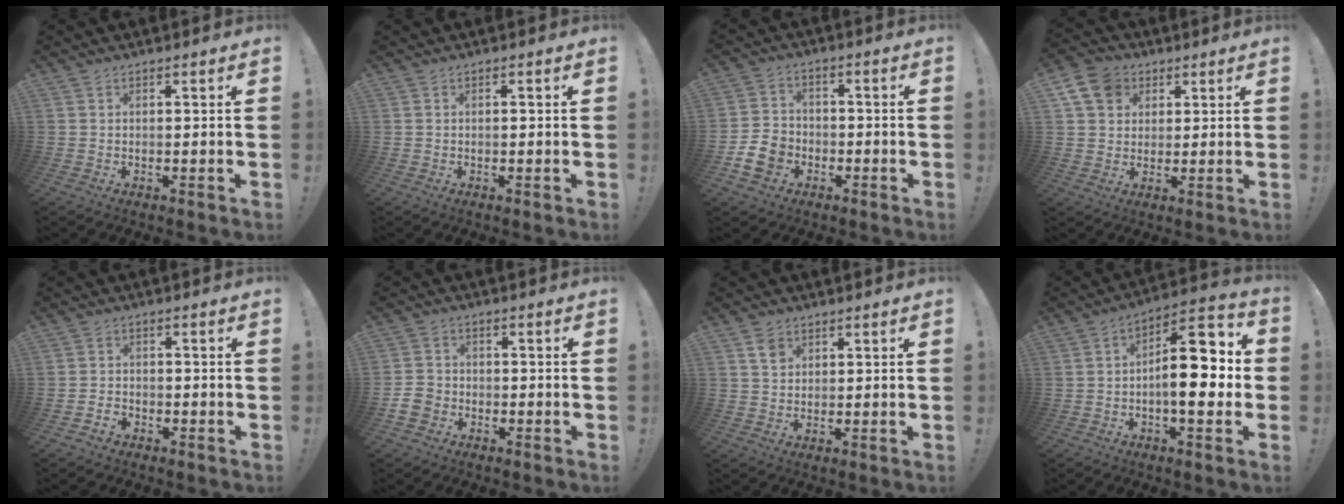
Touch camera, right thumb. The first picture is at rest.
{"total": 0.6, "force": [-0.3, 0.0, 0.5], "torque": [-0.008, 0.000, -0.005]}
{"total": 9.4, "force": [-4.3, 7.3, 3.9], "torque": [-0.069, 0.033, -0.078]}
{"total": 10.3, "force": [4.2, 8.4, 4.1], "torque": [-0.067, -0.010, 0.087]}
{"total": 2.3, "force": [-1.8, 1.4, 0.5], "torque": [-0.005, 0.002, -0.033]}
{"total": 6.1, "force": [-2.8, 4.8, 2.6], "torque": [-0.055, 0.014, -0.054]}
{"total": 3.9, "force": [2.1, 2.8, 1.5], "torque": [-0.005, -0.011, 0.036]}
{"total": 17.4, "force": [-0.7, 7.9, 15.4], "torque": [-0.209, 0.008, -0.013]}